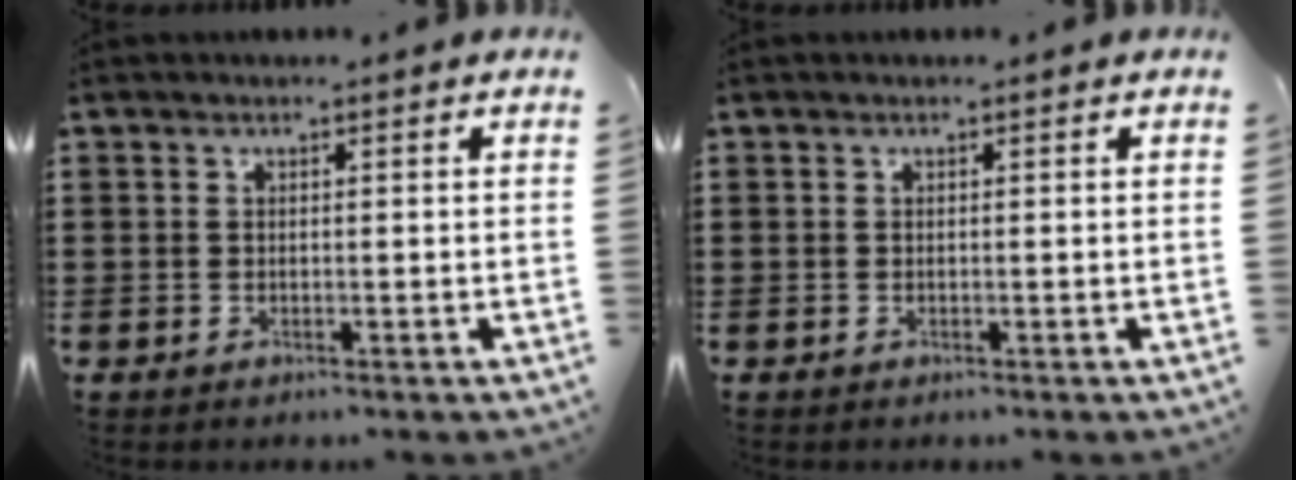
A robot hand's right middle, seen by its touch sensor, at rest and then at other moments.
{"total": 0.0}